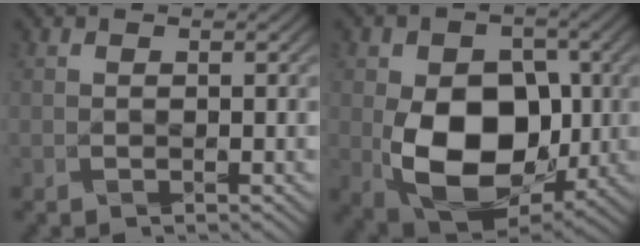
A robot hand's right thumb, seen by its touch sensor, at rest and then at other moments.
{"total": 13.4, "force": [-2.0, 9.0, 9.8], "torque": [-0.169, -0.013, -0.035]}